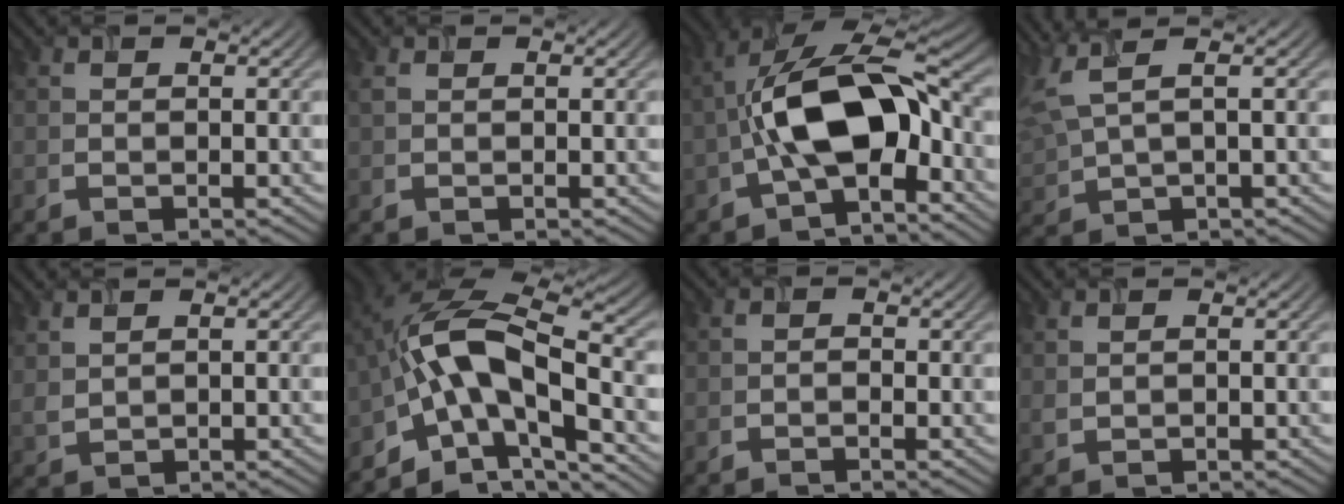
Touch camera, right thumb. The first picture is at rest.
{"total": 0.9, "force": [0.4, 0.4, 0.7], "torque": [-0.021, 0.003, 0.009]}
{"total": 13.6, "force": [-2.4, 6.6, 11.6], "torque": [-0.211, 0.012, -0.057]}
{"total": 6.8, "force": [3.4, 2.2, 5.5], "torque": [-0.160, 0.013, 0.068]}
{"total": 1.8, "force": [1.4, 0.5, 1.1], "torque": [-0.033, 0.005, 0.034]}
{"total": 13.2, "force": [-4.2, 6.3, 10.8], "torque": [-0.193, 0.004, -0.090]}
{"total": 0.6, "force": [-0.5, -0.2, -0.2], "torque": [0.004, 0.001, -0.012]}
{"total": 0.8, "force": [0.6, 0.2, 0.4], "torque": [-0.015, 0.000, 0.017]}